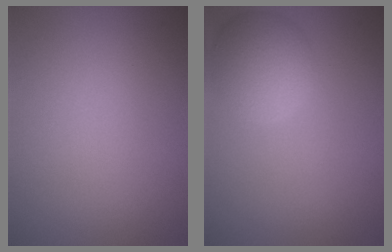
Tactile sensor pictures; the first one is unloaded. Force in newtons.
{"total": 4.4, "press": 4.4, "slide": 0.2}